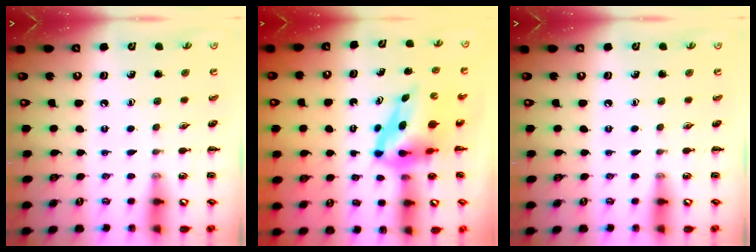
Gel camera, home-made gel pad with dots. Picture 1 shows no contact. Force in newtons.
{"total": 6.0, "press": 5.9, "slide": 1.4}
{"total": 0.0}